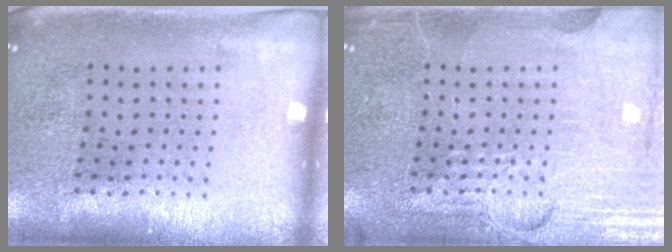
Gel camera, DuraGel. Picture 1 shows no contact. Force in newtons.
{"total": 5.4, "press": 5.3, "slide": 0.6}